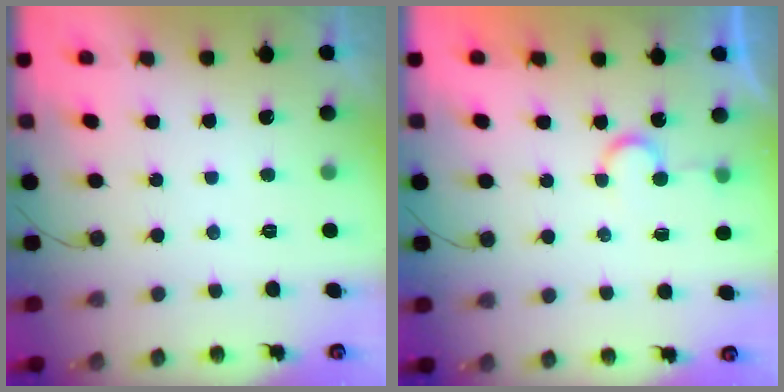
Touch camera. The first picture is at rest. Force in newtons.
{"total": 4.9, "press": 4.9, "slide": 0.3}